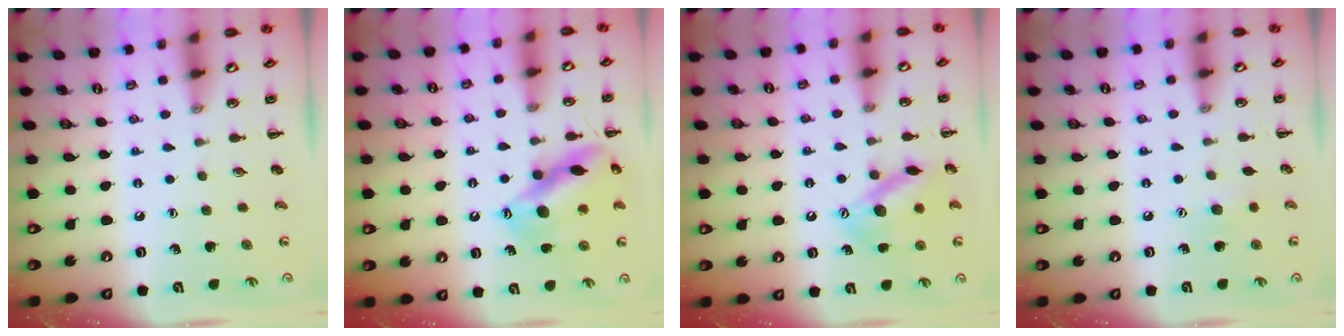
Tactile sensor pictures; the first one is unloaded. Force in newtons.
{"total": 15.7, "press": 15.6, "slide": 2.1}
{"total": 13.6, "press": 13.3, "slide": 2.9}
{"total": 5.3, "press": 5.1, "slide": 1.3}